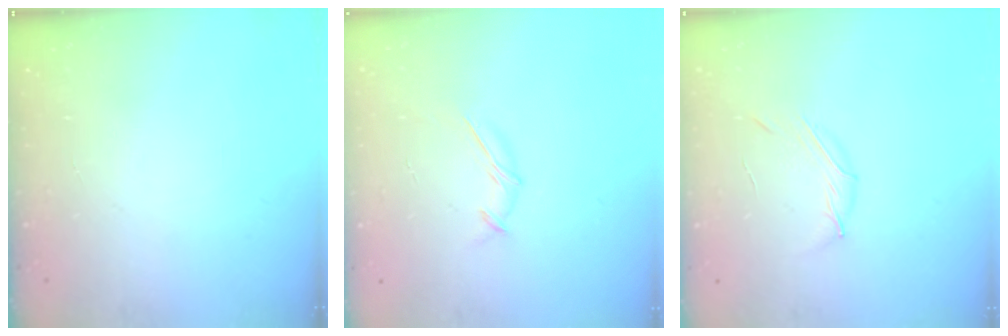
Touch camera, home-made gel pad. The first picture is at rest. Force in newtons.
{"total": 5.6, "press": 5.6, "slide": 0.2}
{"total": 4.0, "press": 3.8, "slide": 1.0}